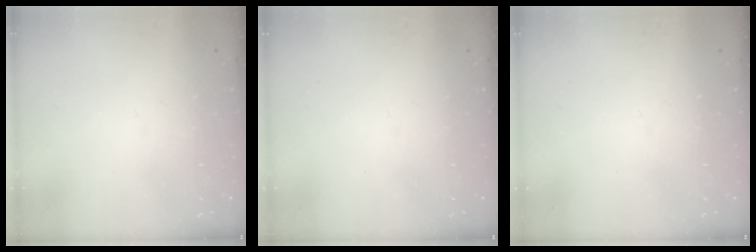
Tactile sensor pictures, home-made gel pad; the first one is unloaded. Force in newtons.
{"total": 0.0}
{"total": 0.0}